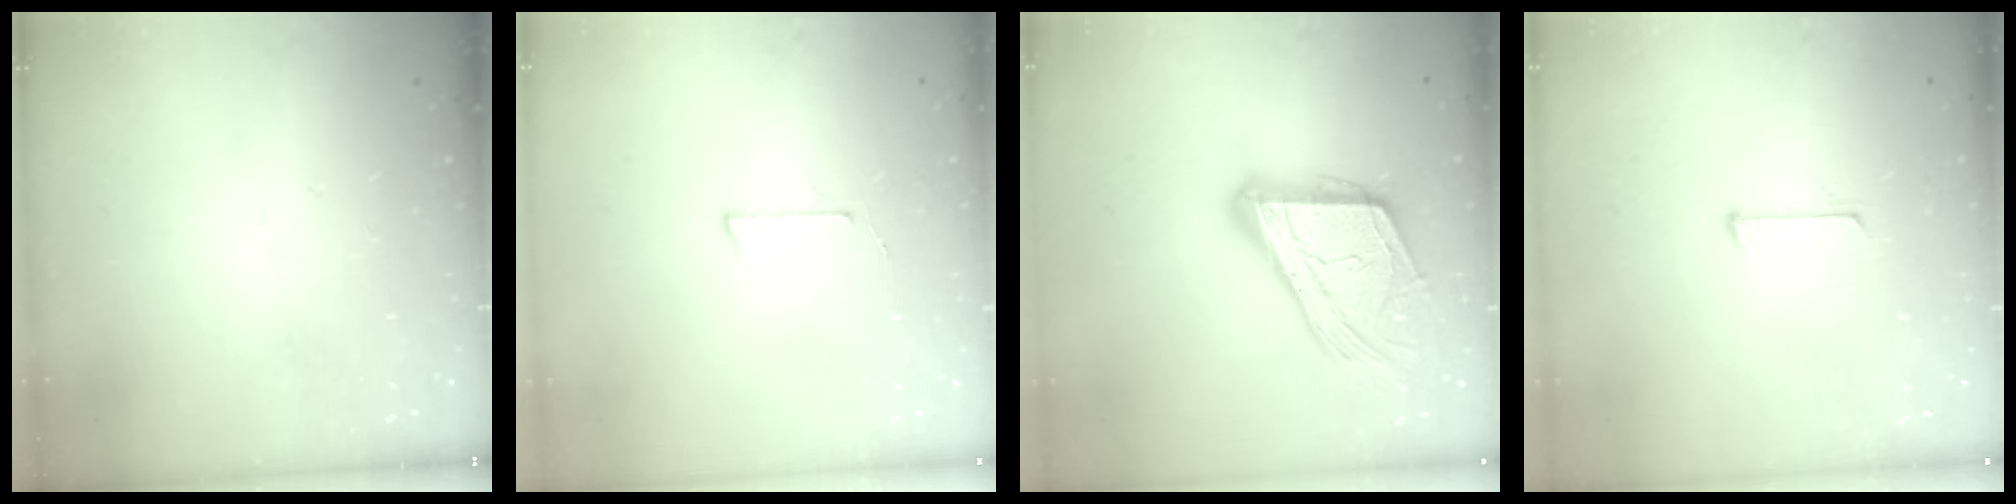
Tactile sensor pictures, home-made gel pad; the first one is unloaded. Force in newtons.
{"total": 3.2, "press": 3.2, "slide": 0.2}
{"total": 19.1, "press": 18.9, "slide": 2.6}
{"total": 5.9, "press": 5.9, "slide": 0.4}